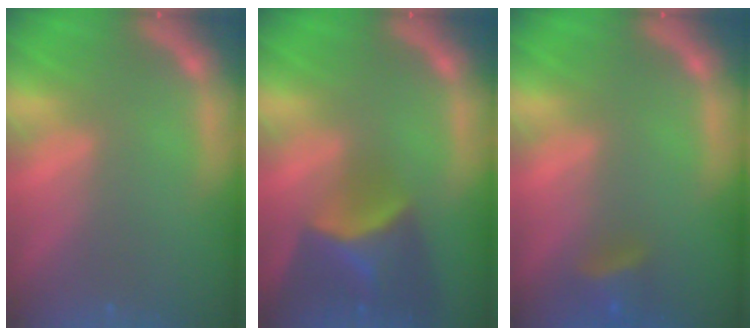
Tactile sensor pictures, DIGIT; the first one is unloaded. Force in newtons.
{"total": 6.9}
{"total": 2.9}